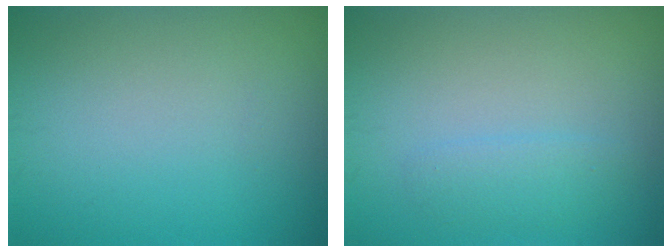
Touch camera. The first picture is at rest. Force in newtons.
{"total": 1.6, "press": 1.6, "slide": 0.0}